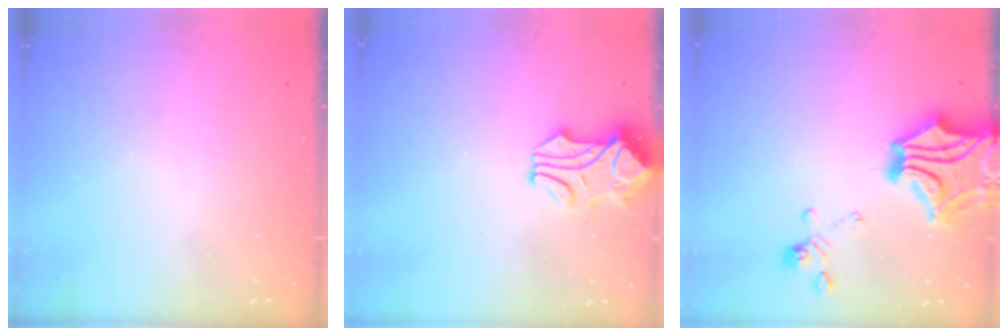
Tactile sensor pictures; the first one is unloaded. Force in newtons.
{"total": 1.4, "press": 1.4, "slide": 0.1}
{"total": 9.1, "press": 8.6, "slide": 3.1}